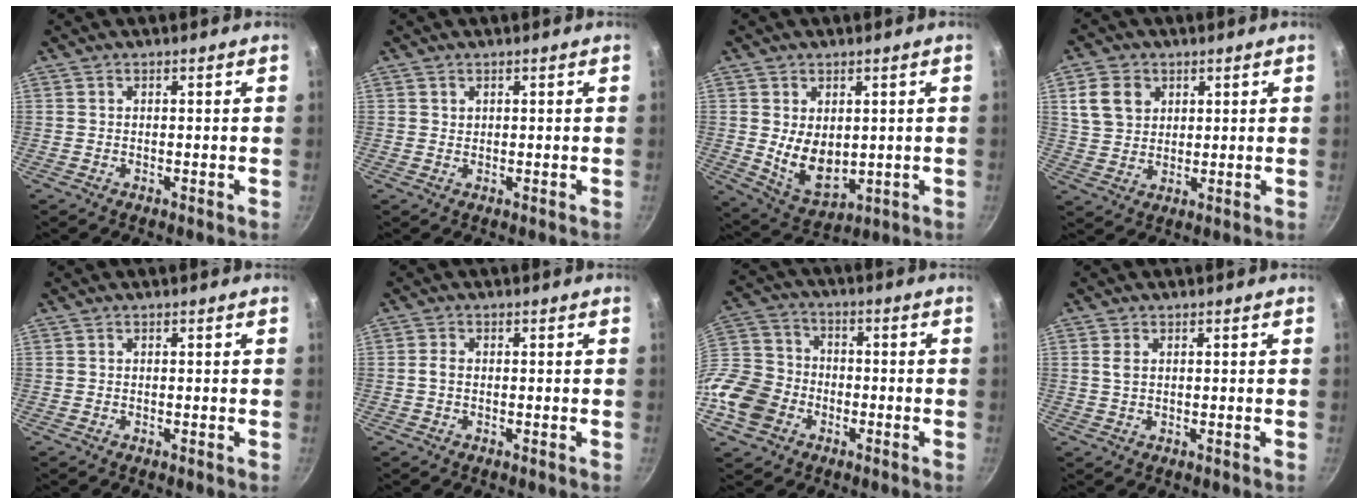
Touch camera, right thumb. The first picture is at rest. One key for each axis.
{"total": 0.7, "fx": 0.4, "fy": 0.5, "fz": 0.1, "tx": -0.002, "ty": 0.000, "tz": 0.007}
{"total": 9.3, "fx": 0.7, "fy": 6.2, "fz": 6.8, "tx": -0.100, "ty": -0.023, "tz": 0.038}
{"total": 8.0, "fx": 3.0, "fy": 6.3, "fz": 4.0, "tx": -0.056, "ty": 0.001, "tz": 0.059}
{"total": 0.0}
{"total": 1.6, "fx": -0.2, "fy": 1.1, "fz": 1.2, "tx": -0.024, "ty": 0.007, "tz": -0.005}
{"total": 14.0, "fx": -5.4, "fy": 11.2, "fz": 6.3, "tx": -0.114, "ty": 0.041, "tz": -0.115}
{"total": 2.1, "fx": 0.6, "fy": 1.3, "fz": 1.5, "tx": -0.030, "ty": -0.001, "tz": 0.013}